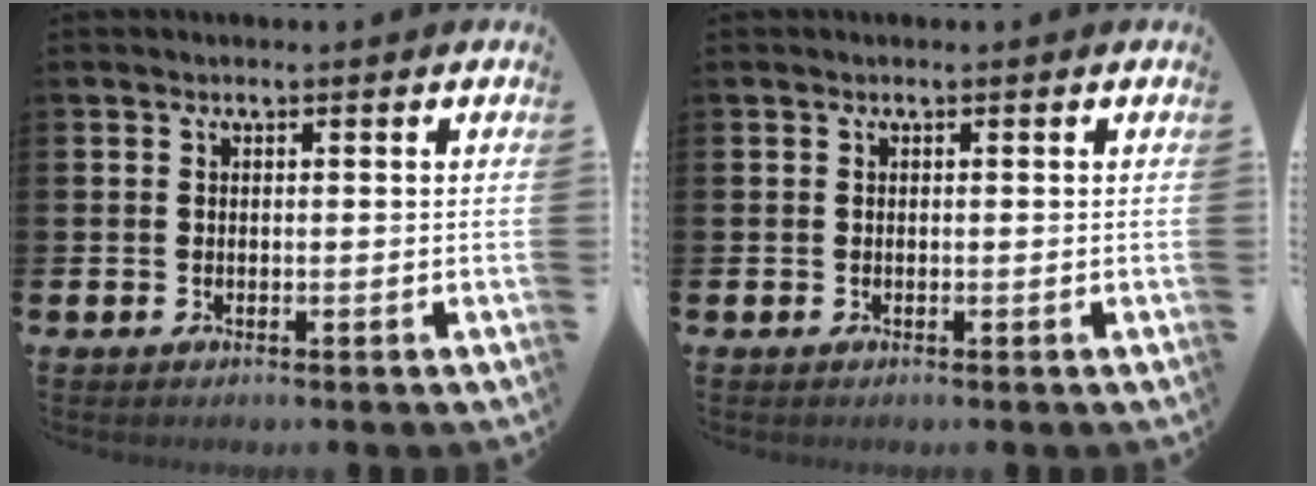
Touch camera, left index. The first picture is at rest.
{"total": 0.0}